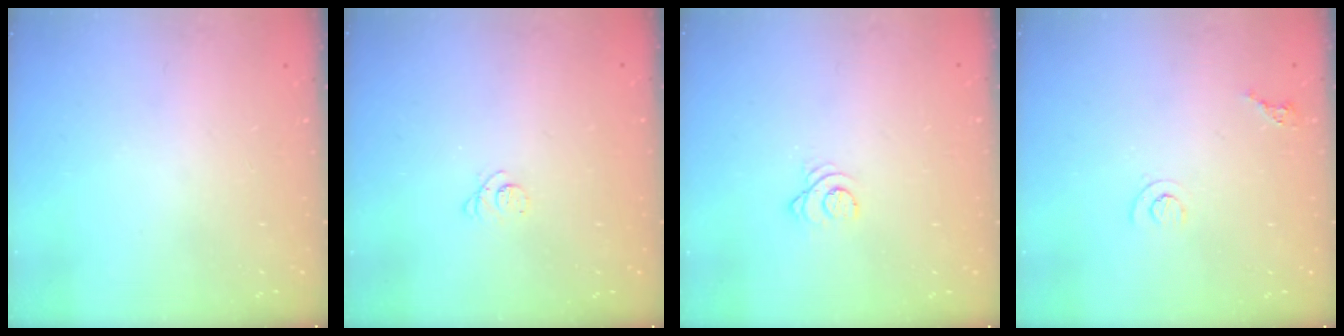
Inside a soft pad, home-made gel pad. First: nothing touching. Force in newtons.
{"total": 2.4, "press": 2.3, "slide": 0.3}
{"total": 2.5, "press": 2.5, "slide": 0.2}
{"total": 5.8, "press": 5.8, "slide": 0.4}